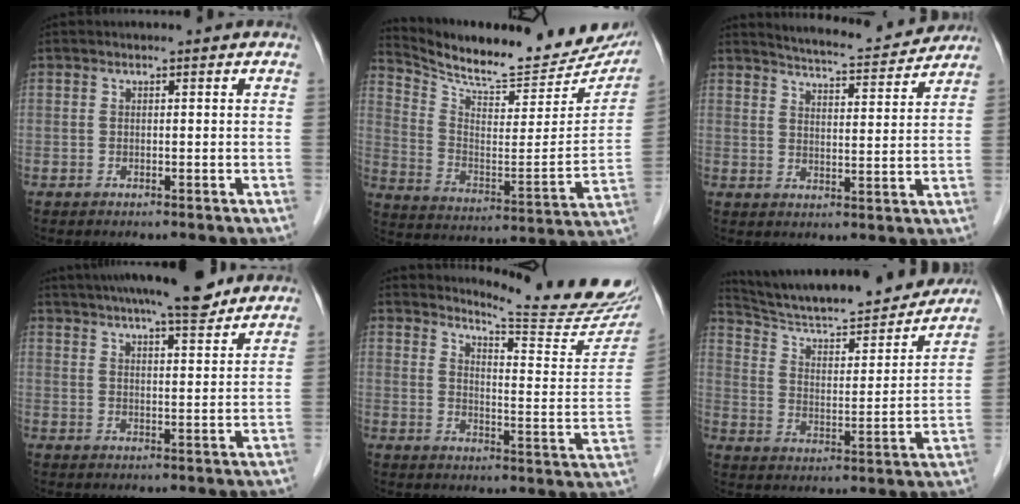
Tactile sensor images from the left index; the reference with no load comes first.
{"total": 21.8, "force": [19.8, 5.1, 7.8], "torque": [-0.124, -0.064, 0.273]}
{"total": 9.6, "force": [9.3, 0.3, 2.2], "torque": [-0.038, -0.005, 0.122]}
{"total": 12.9, "force": [10.8, 1.6, 6.8], "torque": [-0.108, 0.013, 0.152]}
{"total": 16.4, "force": [15.6, -0.5, 5.1], "torque": [-0.075, -0.115, 0.181]}
{"total": 21.6, "force": [19.7, 2.3, 8.5], "torque": [-0.138, -0.024, 0.284]}